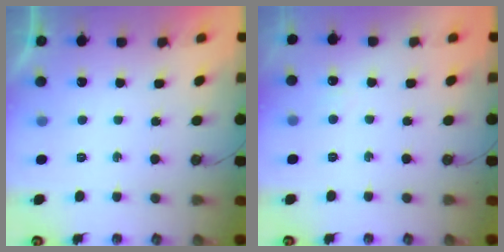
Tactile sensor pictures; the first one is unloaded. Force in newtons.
{"total": 2.9, "press": 2.5, "slide": 1.6}